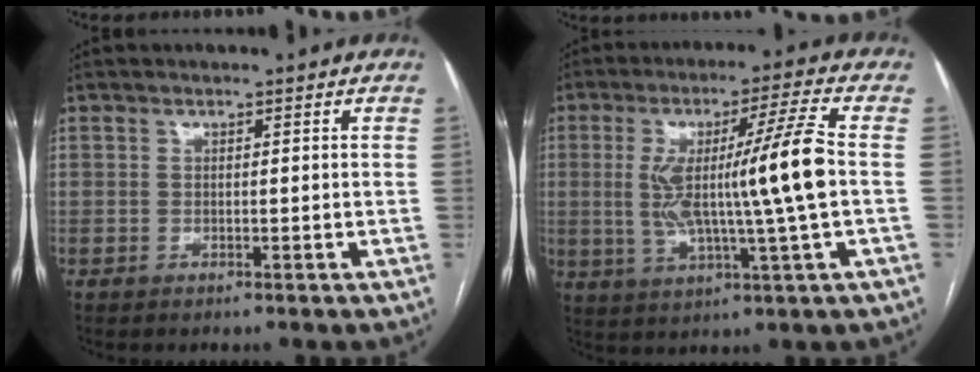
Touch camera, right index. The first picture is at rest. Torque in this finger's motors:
{"motor_torque": [0.73, 0.14, 0.39, 0.18]}